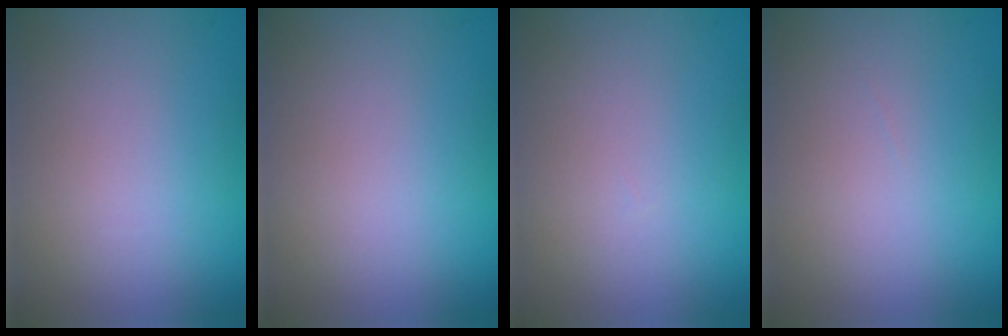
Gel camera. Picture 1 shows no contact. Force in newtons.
{"total": 0.0}
{"total": 0.0}
{"total": 0.0}